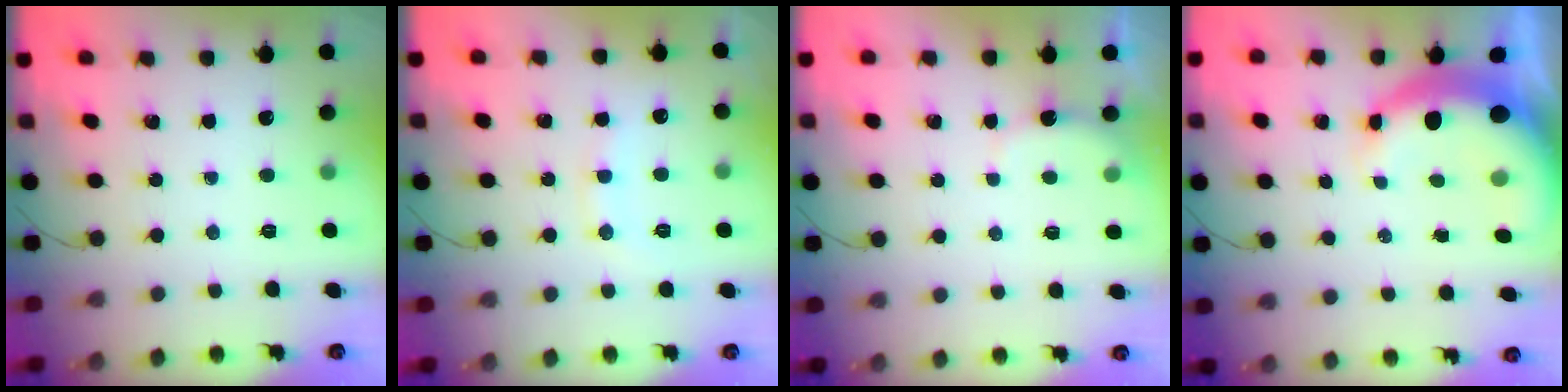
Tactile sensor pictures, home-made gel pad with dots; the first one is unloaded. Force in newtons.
{"total": 9.0, "press": 8.9, "slide": 1.2}
{"total": 3.0, "press": 2.9, "slide": 0.7}
{"total": 6.7, "press": 6.5, "slide": 1.7}